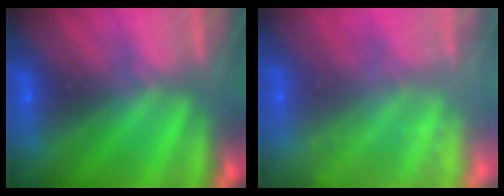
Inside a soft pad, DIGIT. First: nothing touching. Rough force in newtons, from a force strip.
{"total": 2.4}